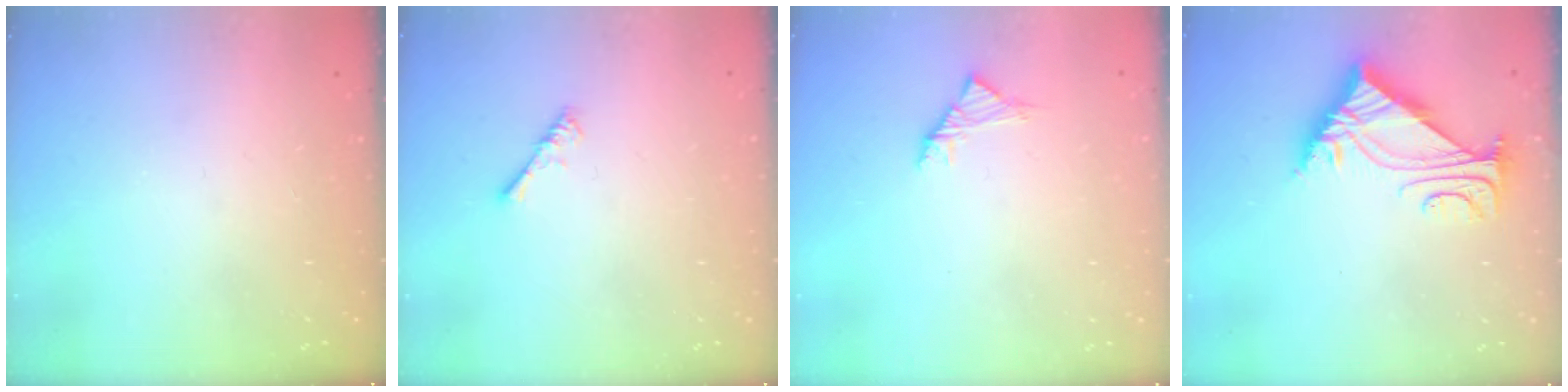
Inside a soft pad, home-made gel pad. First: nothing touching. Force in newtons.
{"total": 0.8, "press": 0.8, "slide": 0.3}
{"total": 2.8, "press": 2.6, "slide": 0.8}
{"total": 7.5, "press": 7.5, "slide": 0.4}